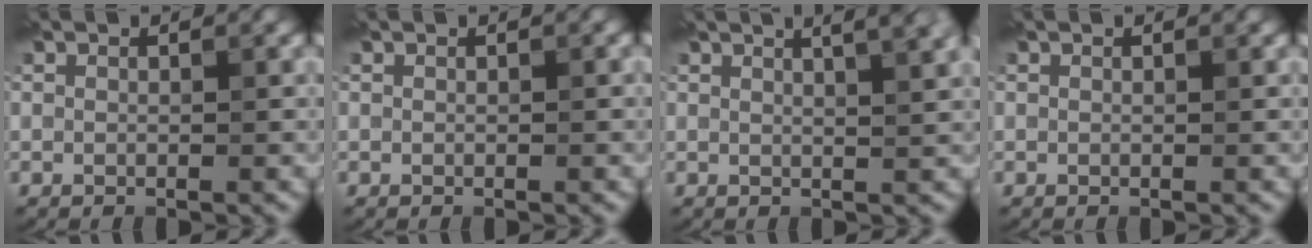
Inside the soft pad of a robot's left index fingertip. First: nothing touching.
{"total": 0.0}
{"total": 7.1, "force": [4.0, 3.1, 5.0], "torque": [-0.023, 0.054, 0.021]}
{"total": 0.0}